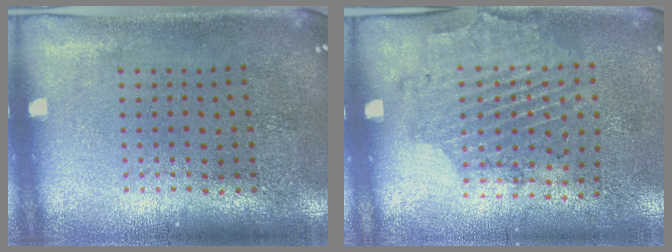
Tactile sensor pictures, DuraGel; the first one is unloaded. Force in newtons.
{"total": 1.7, "press": 1.2, "slide": 1.2}